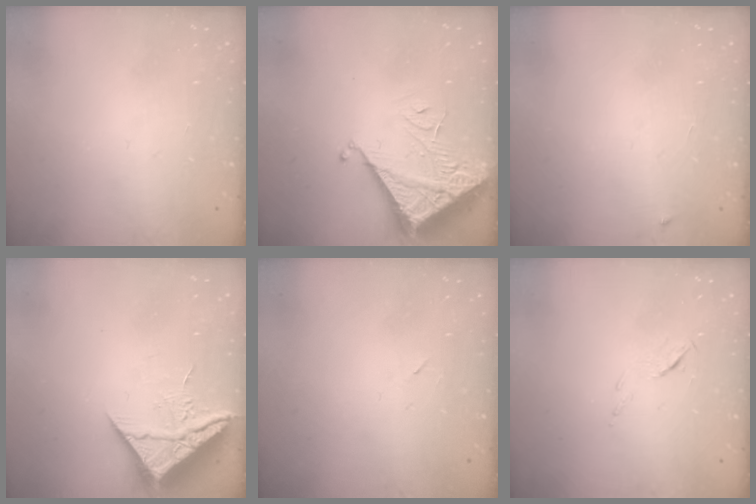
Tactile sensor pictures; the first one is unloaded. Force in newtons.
{"total": 7.0, "press": 7.0, "slide": 0.6}
{"total": 2.3, "press": 2.3, "slide": 0.3}
{"total": 9.7, "press": 9.6, "slide": 0.8}
{"total": 2.2, "press": 1.9, "slide": 1.2}
{"total": 5.1, "press": 5.0, "slide": 0.8}